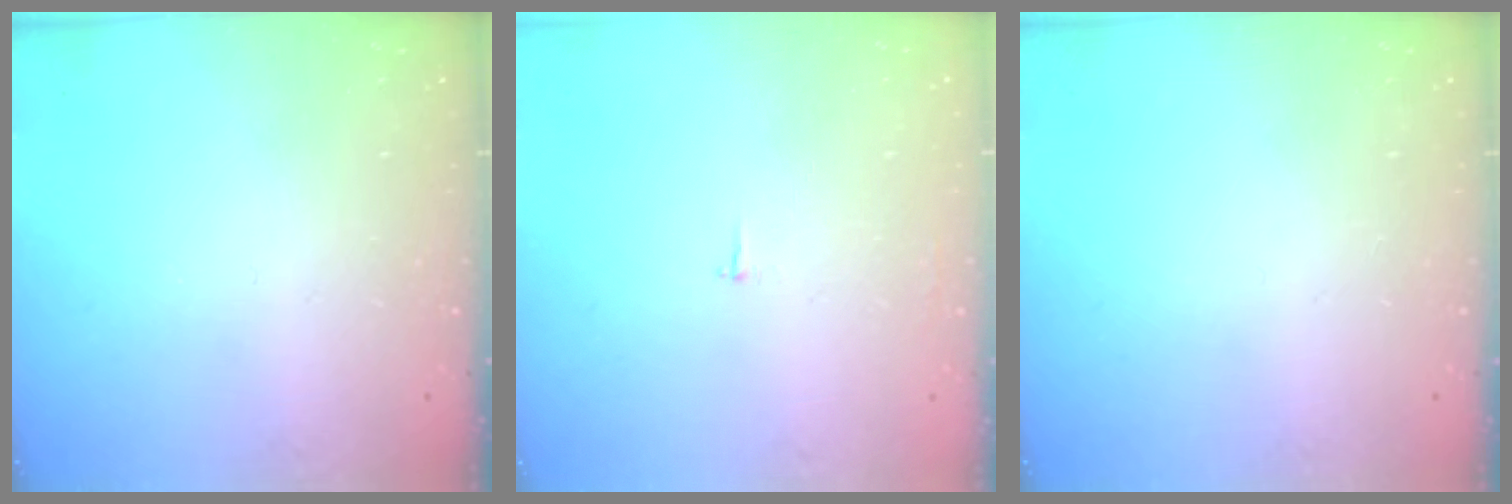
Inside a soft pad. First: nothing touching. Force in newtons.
{"total": 1.8, "press": 1.8, "slide": 0.1}
{"total": 0.0}